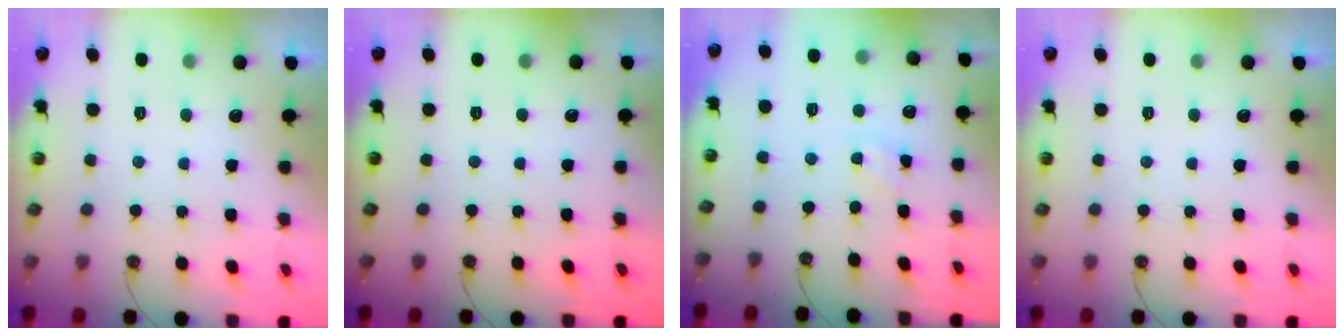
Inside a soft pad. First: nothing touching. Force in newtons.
{"total": 0.0}
{"total": 2.4, "press": 2.3, "slide": 0.4}
{"total": 0.0}